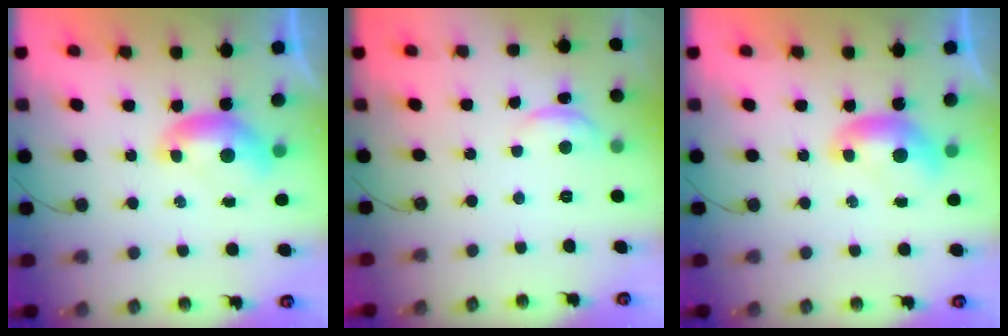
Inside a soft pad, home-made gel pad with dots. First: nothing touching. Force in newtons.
{"total": 1.0, "press": 0.7, "slide": 0.7}
{"total": 0.0}